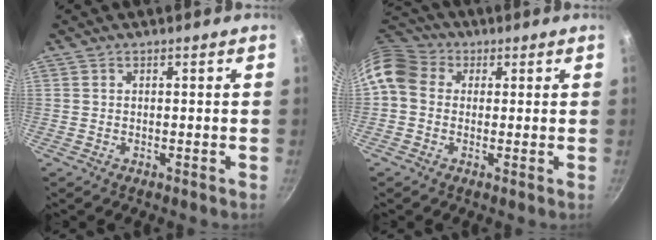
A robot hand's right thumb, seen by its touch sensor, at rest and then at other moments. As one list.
[{"total": 9.7, "force": [1.4, 8.0, 5.3], "torque": [-0.090, 0.021, 0.006]}]